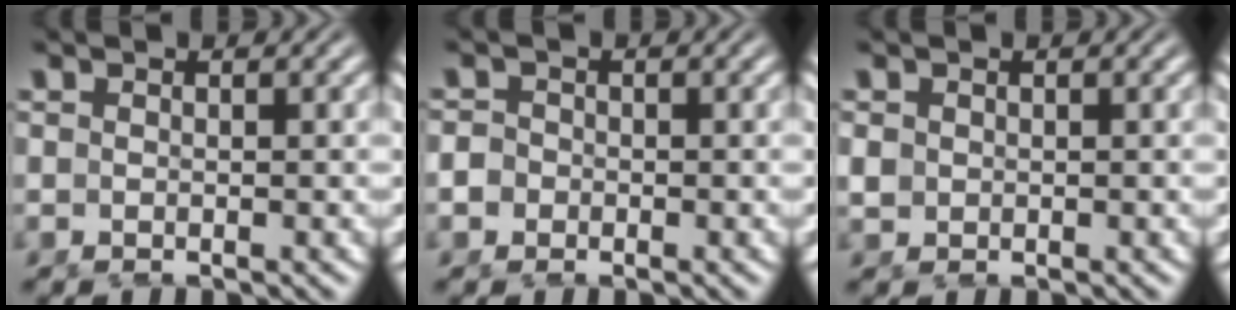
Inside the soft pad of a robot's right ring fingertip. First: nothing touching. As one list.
[{"total": 2.0, "force": [-0.6, 1.9, 0.3], "torque": [-0.016, -0.008, -0.013]}, {"total": 0.8, "force": [0.1, 0.7, 0.3], "torque": [-0.012, -0.007, 0.008]}]